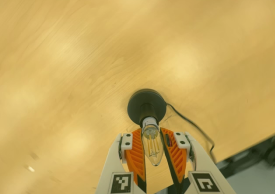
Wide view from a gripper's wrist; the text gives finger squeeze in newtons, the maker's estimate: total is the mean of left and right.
{"total": 11.7, "left": 11.4, "right": 12.1}